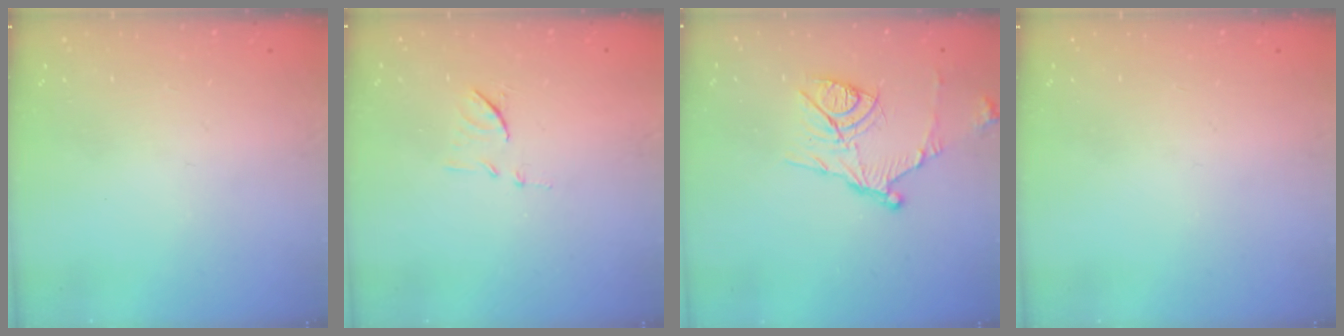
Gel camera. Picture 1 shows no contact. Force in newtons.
{"total": 8.1, "press": 8.0, "slide": 0.7}
{"total": 12.8, "press": 12.8, "slide": 0.8}
{"total": 0.0}